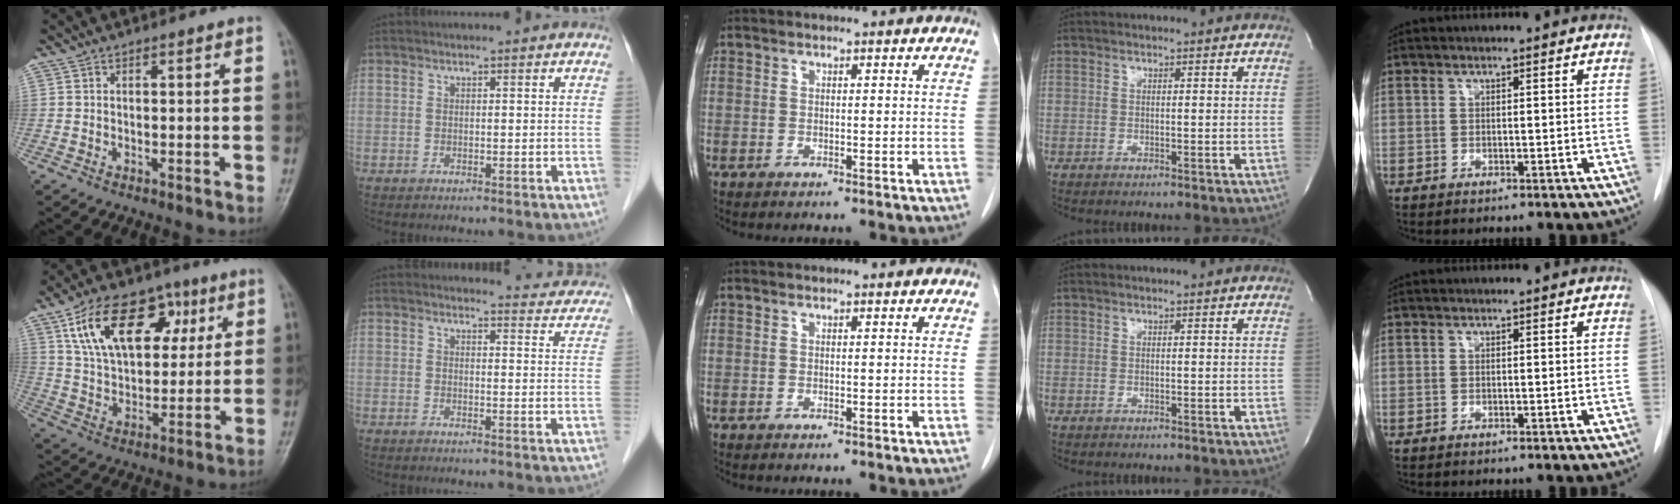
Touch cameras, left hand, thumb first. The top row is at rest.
{"thumb": {"total": 19.6, "force": [8.1, 11.9, 13.3], "torque": [-0.184, -0.008, 0.139]}, "index": {"total": 8.4, "force": [8.1, 1.8, 0.4], "torque": [0.018, -0.026, 0.068]}}